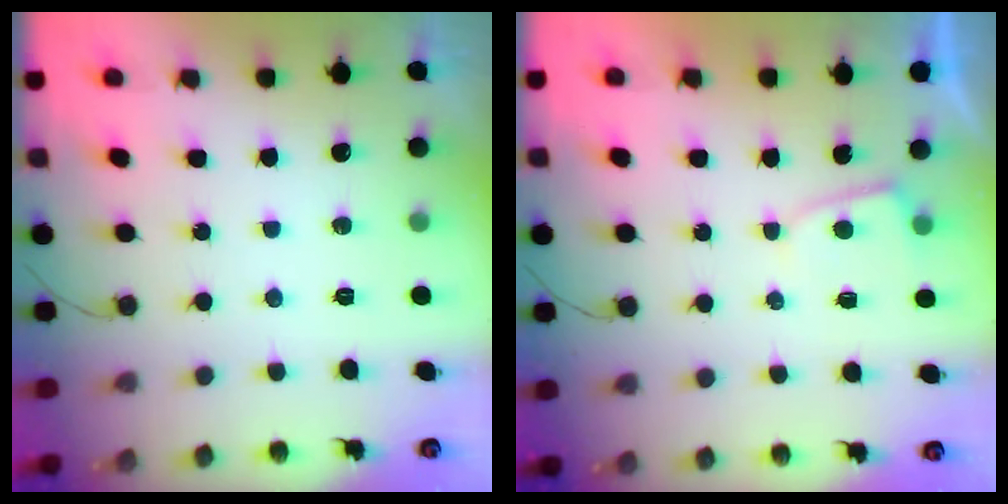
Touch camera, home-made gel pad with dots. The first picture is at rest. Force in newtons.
{"total": 2.3, "press": 2.2, "slide": 0.3}